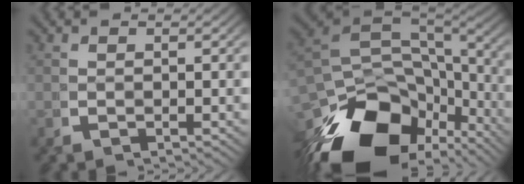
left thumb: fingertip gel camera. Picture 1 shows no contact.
{"total": 18.1, "force": [-5.1, 11.3, 13.2], "torque": [-0.242, -0.065, -0.050]}